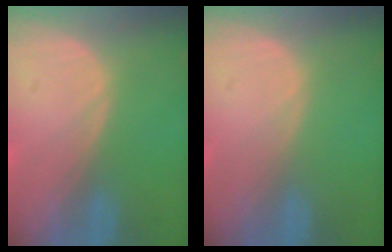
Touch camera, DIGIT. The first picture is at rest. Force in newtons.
{"total": 0.0}